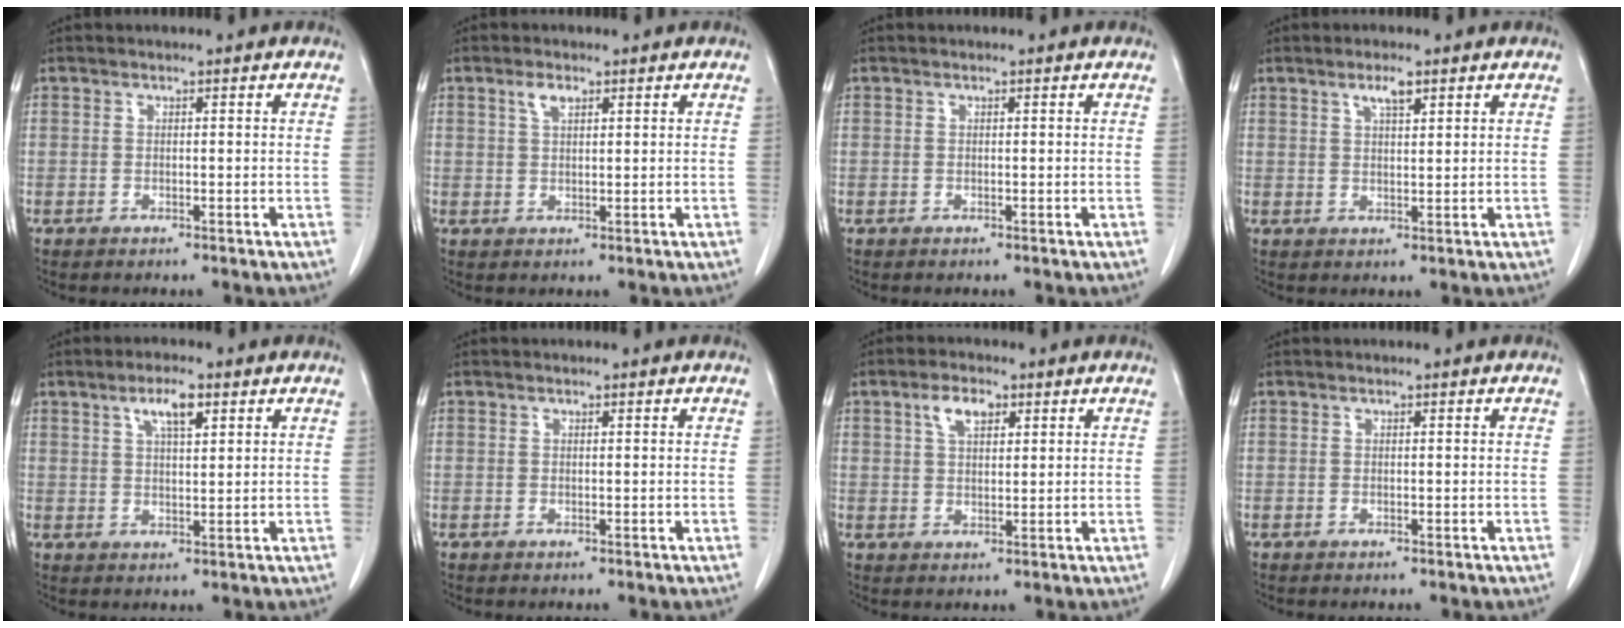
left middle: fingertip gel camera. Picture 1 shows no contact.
{"total": 2.2, "force": [1.2, 1.0, 1.5], "torque": [-0.032, 0.005, 0.026]}
{"total": 0.0}
{"total": 2.8, "force": [1.8, 0.6, 2.1], "torque": [-0.040, 0.002, 0.032]}
{"total": 4.7, "force": [2.5, 1.2, 3.8], "torque": [-0.072, 0.004, 0.045]}
{"total": 0.0}
{"total": 4.3, "force": [2.1, 2.1, 3.1], "torque": [-0.061, 0.009, 0.041]}
{"total": 0.0}